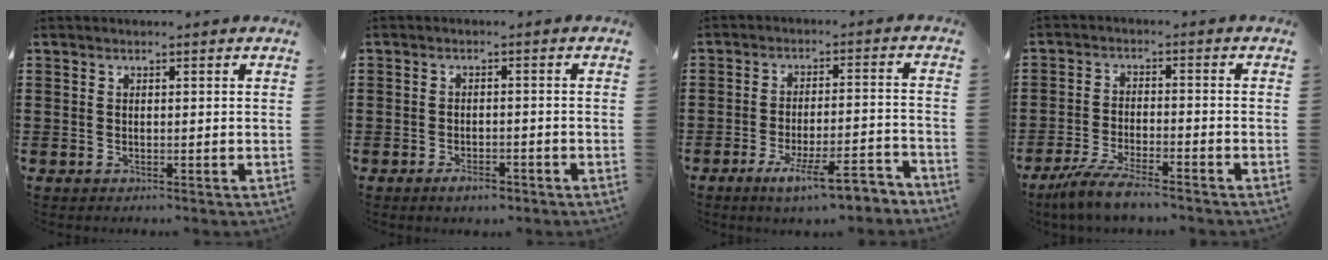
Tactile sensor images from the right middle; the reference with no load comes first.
{"total": 2.3, "force": [-1.8, 0.9, 1.2], "torque": [-0.022, 0.001, -0.033]}
{"total": 8.8, "force": [-6.3, 1.3, 6.1], "torque": [-0.104, -0.002, -0.112]}
{"total": 5.7, "force": [-4.9, 0.4, 2.8], "torque": [-0.073, -0.013, -0.097]}